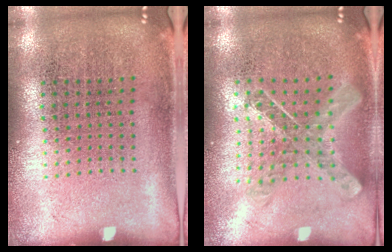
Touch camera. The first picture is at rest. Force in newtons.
{"total": 1.0, "press": 1.0, "slide": 0.1}